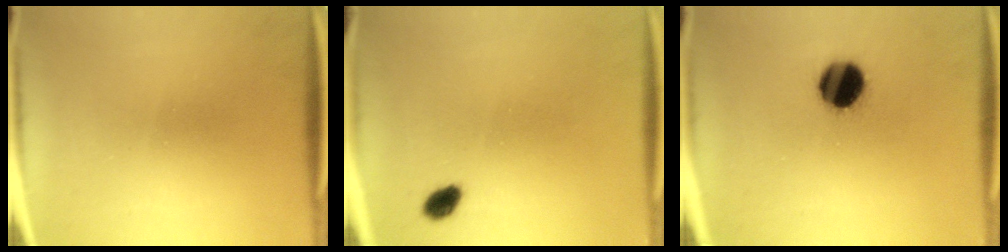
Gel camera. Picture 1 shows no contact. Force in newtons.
{"total": 2.9}
{"total": 11.9}